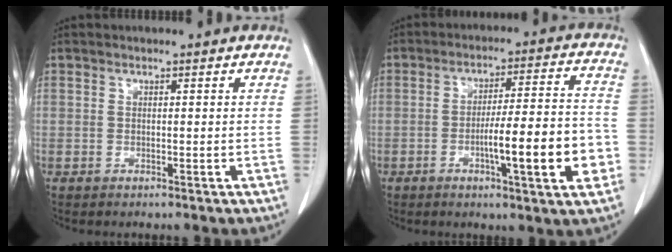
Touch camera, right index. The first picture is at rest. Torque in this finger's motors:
{"motor_torque": [1.77, -0.37, 0.86, 0.12]}